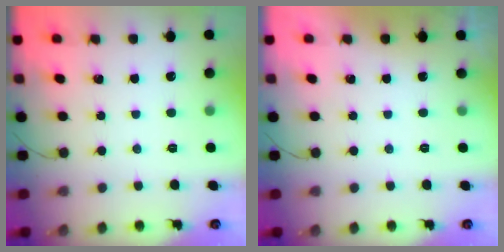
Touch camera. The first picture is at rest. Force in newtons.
{"total": 0.0}